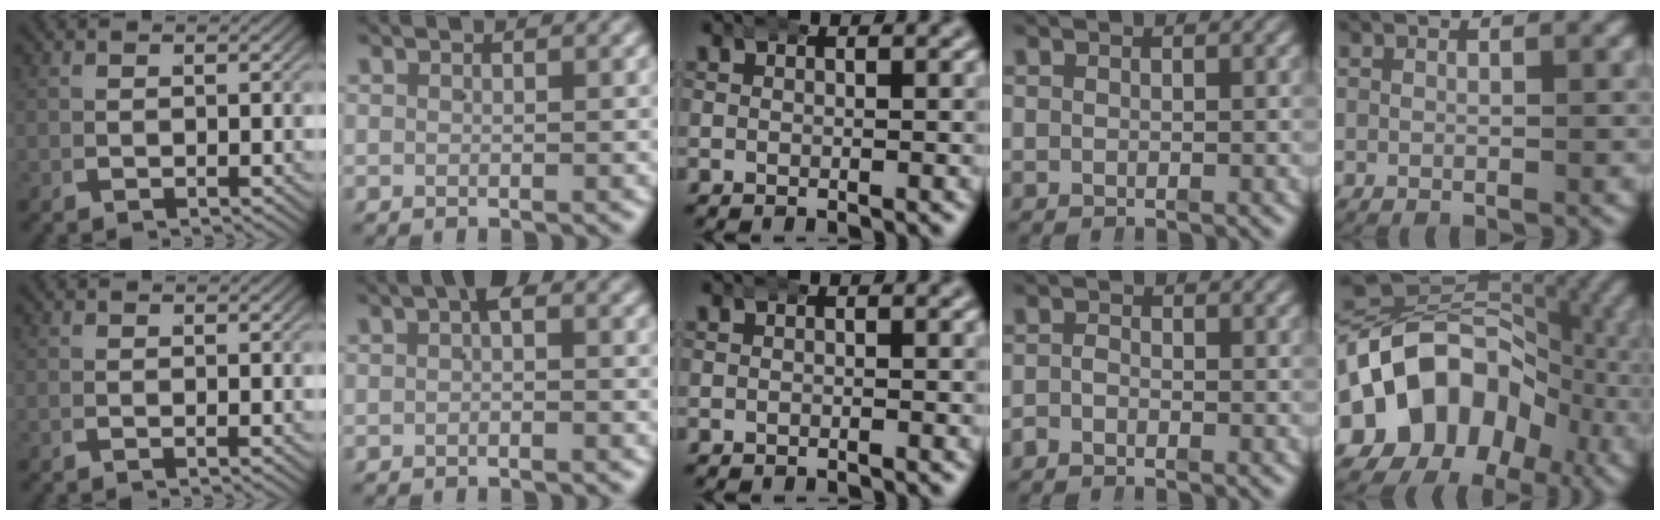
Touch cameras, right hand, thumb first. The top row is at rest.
{"index": {"total": 1.5, "force": [0.0, 0.5, 1.4], "torque": [-0.016, 0.001, -0.001]}, "ring": {"total": 1.4, "force": [-1.2, 0.7, 0.3], "torque": [-0.010, -0.011, -0.020]}, "little": {"total": 22.7, "force": [-3.7, 18.3, 12.9], "torque": [-0.258, -0.051, -0.049]}}